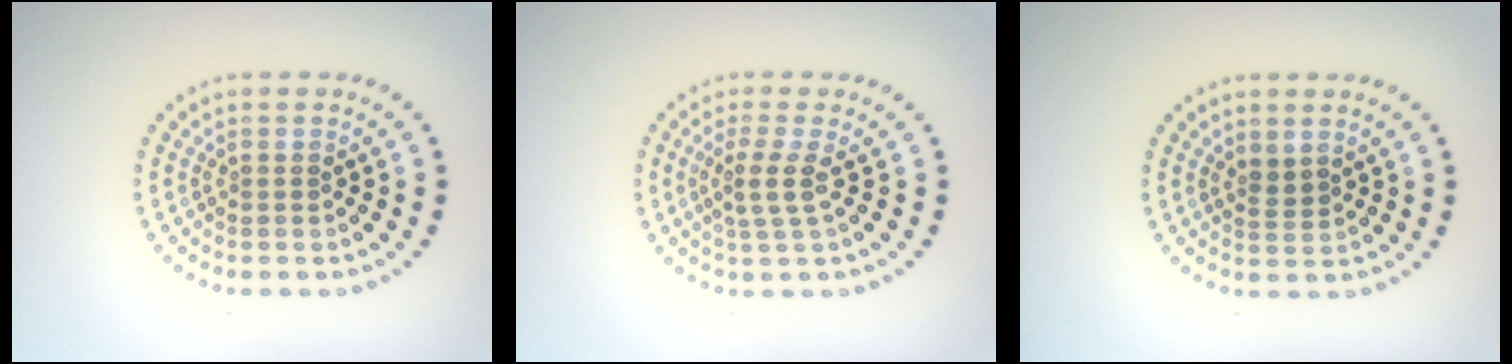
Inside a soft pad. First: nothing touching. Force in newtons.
{"total": 2.4, "press": 1.8, "slide": 1.6}
{"total": 1.2, "press": 1.0, "slide": 0.7}